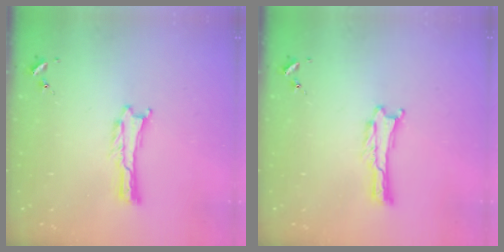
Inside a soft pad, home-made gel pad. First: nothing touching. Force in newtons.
{"total": 0.0}